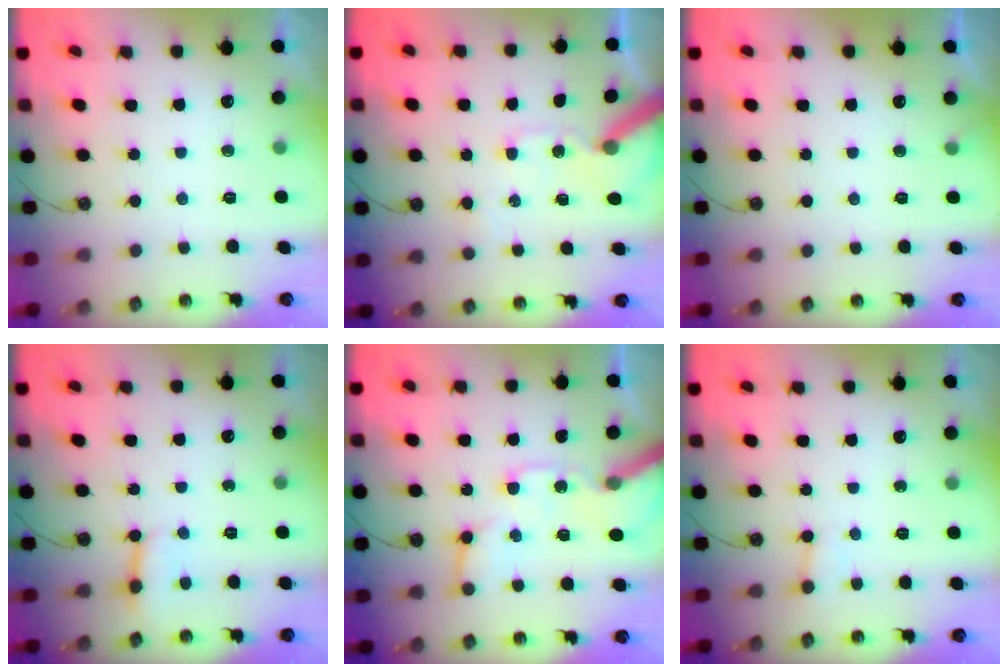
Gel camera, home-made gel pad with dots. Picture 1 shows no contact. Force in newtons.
{"total": 12.1, "press": 12.0, "slide": 2.0}
{"total": 1.8, "press": 1.8, "slide": 0.1}
{"total": 2.9, "press": 2.8, "slide": 0.5}
{"total": 16.4, "press": 16.2, "slide": 2.5}
{"total": 3.3, "press": 3.3, "slide": 0.3}